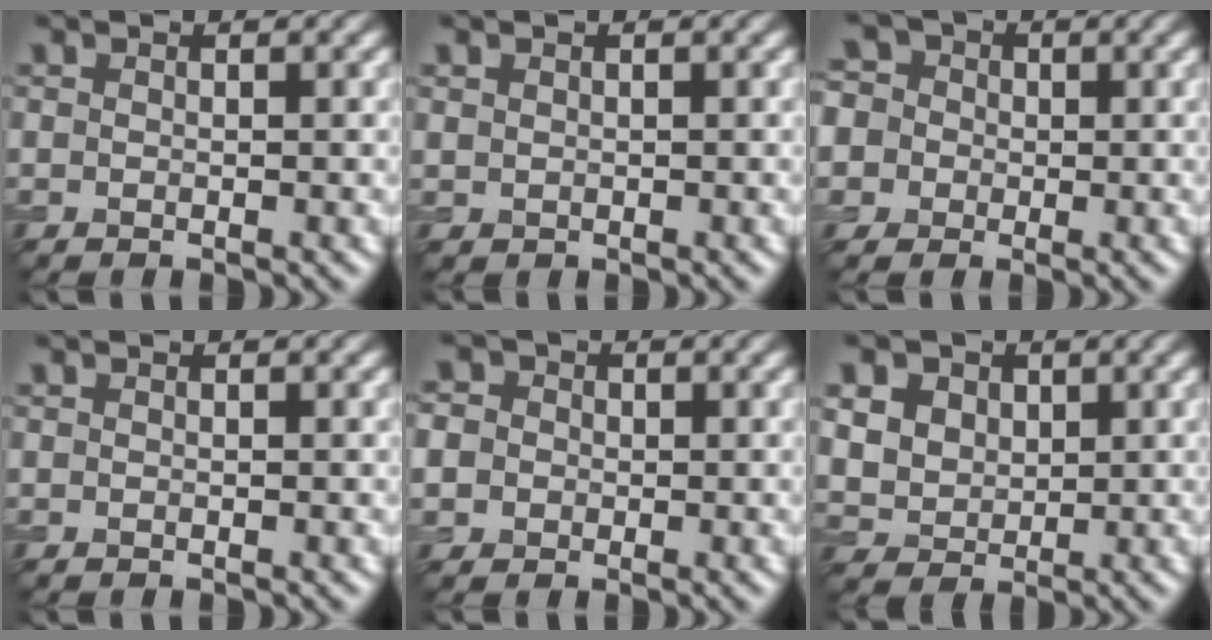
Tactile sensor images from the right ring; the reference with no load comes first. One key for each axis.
{"total": 0.7, "fx": 0.2, "fy": 0.6, "fz": 0.1, "tx": 0.001, "ty": -0.003, "tz": 0.006}
{"total": 8.0, "fx": 0.6, "fy": 7.3, "fz": 3.1, "tx": -0.060, "ty": 0.037, "tz": -0.035}
{"total": 0.0}
{"total": 6.4, "fx": 0.9, "fy": 5.9, "fz": 2.4, "tx": -0.056, "ty": 0.036, "tz": -0.021}
{"total": 9.4, "fx": 4.1, "fy": 7.2, "fz": 4.4, "tx": -0.110, "ty": 0.026, "tz": 0.063}